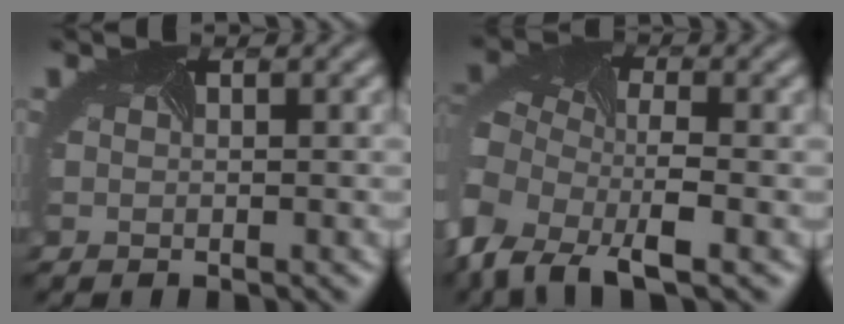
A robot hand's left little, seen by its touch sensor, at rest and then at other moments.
{"total": 9.5, "force": [-5.5, 4.6, 6.2], "torque": [-0.136, -0.018, -0.108]}